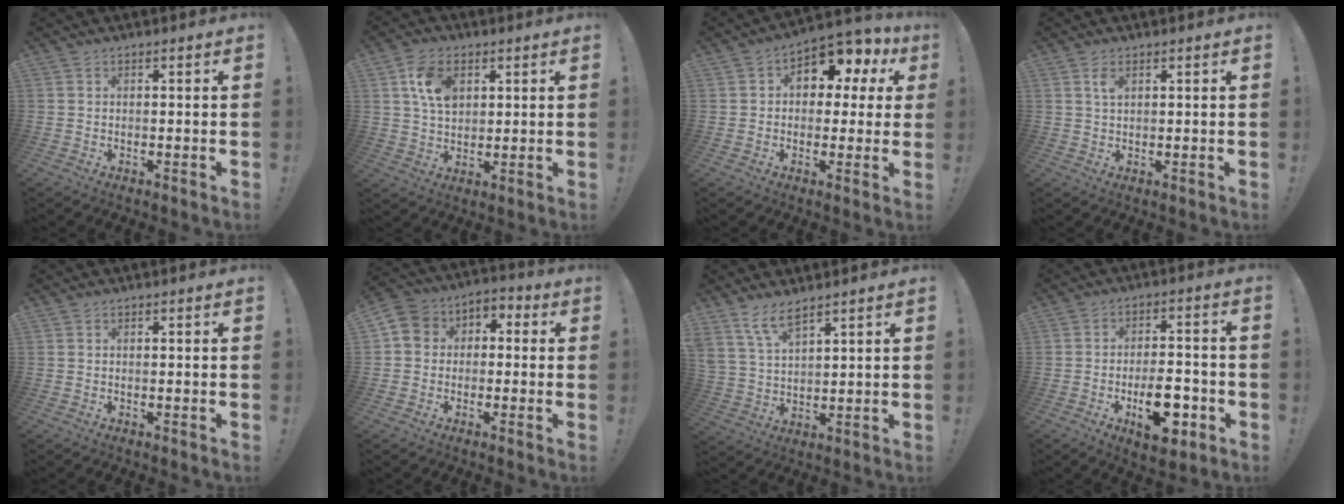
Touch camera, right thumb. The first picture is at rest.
{"total": 10.1, "force": [3.6, 7.0, 6.3], "torque": [-0.105, 0.000, 0.067]}
{"total": 9.0, "force": [4.1, 5.9, 5.5], "torque": [-0.069, -0.032, 0.074]}
{"total": 2.7, "force": [1.2, 1.3, 2.0], "torque": [-0.028, -0.005, 0.019]}
{"total": 0.0}
{"total": 6.5, "force": [-2.4, 5.6, 2.2], "torque": [-0.035, 0.025, -0.044]}
{"total": 7.7, "force": [6.1, 2.5, 3.9], "torque": [-0.084, -0.029, 0.118]}
{"total": 13.3, "force": [-5.5, 6.5, 10.3], "torque": [-0.149, 0.028, -0.084]}